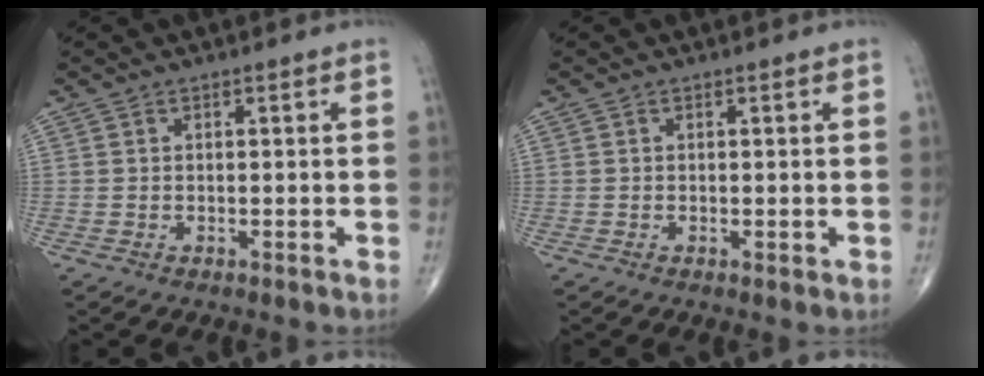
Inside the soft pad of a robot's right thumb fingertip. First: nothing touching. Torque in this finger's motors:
{"motor_torque": [-0.23, 0.07, -0.12, -0.05, -0.05]}